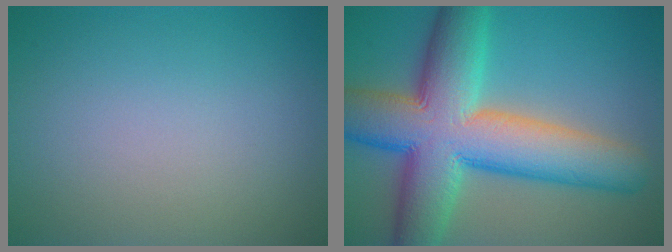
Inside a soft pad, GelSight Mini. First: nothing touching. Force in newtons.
{"total": 13.7, "press": 13.7, "slide": 0.5}